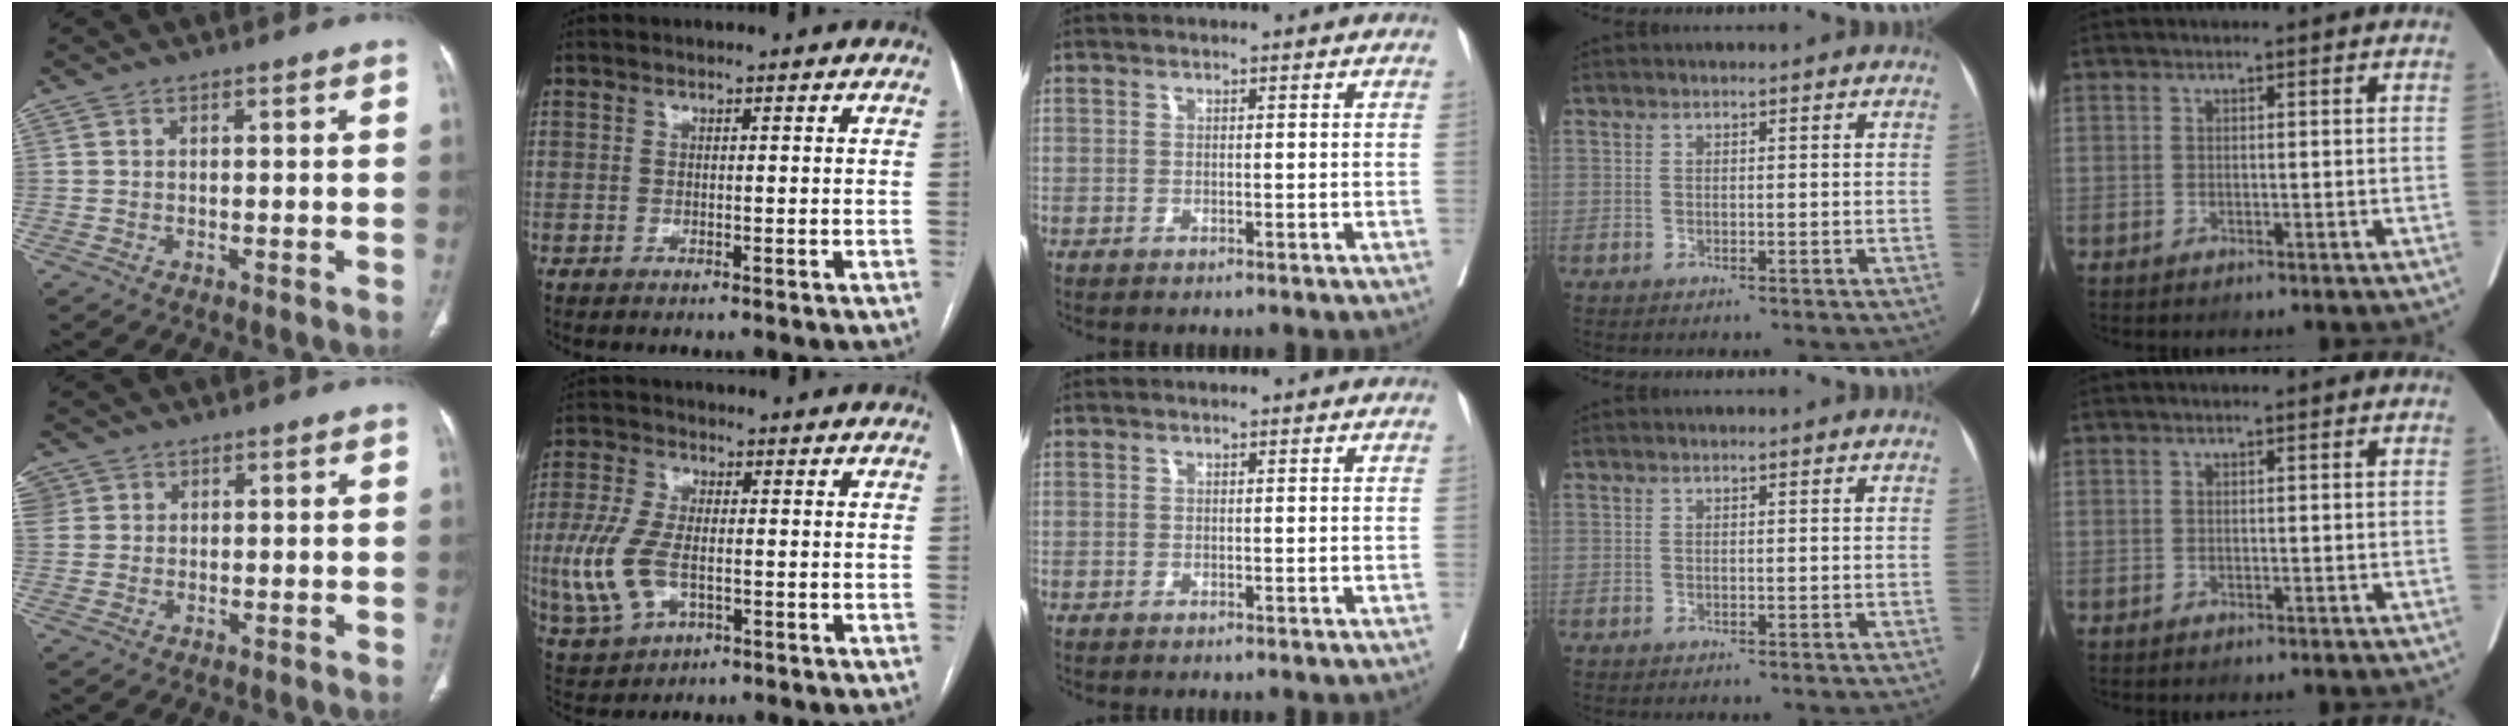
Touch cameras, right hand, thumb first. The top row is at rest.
{"thumb": {"total": 5.0, "force": [1.6, 4.6, 1.3], "torque": [-0.025, 0.013, 0.040]}, "index": {"total": 9.4, "force": [-1.7, 4.8, 7.9], "torque": [-0.197, -0.002, -0.026]}}